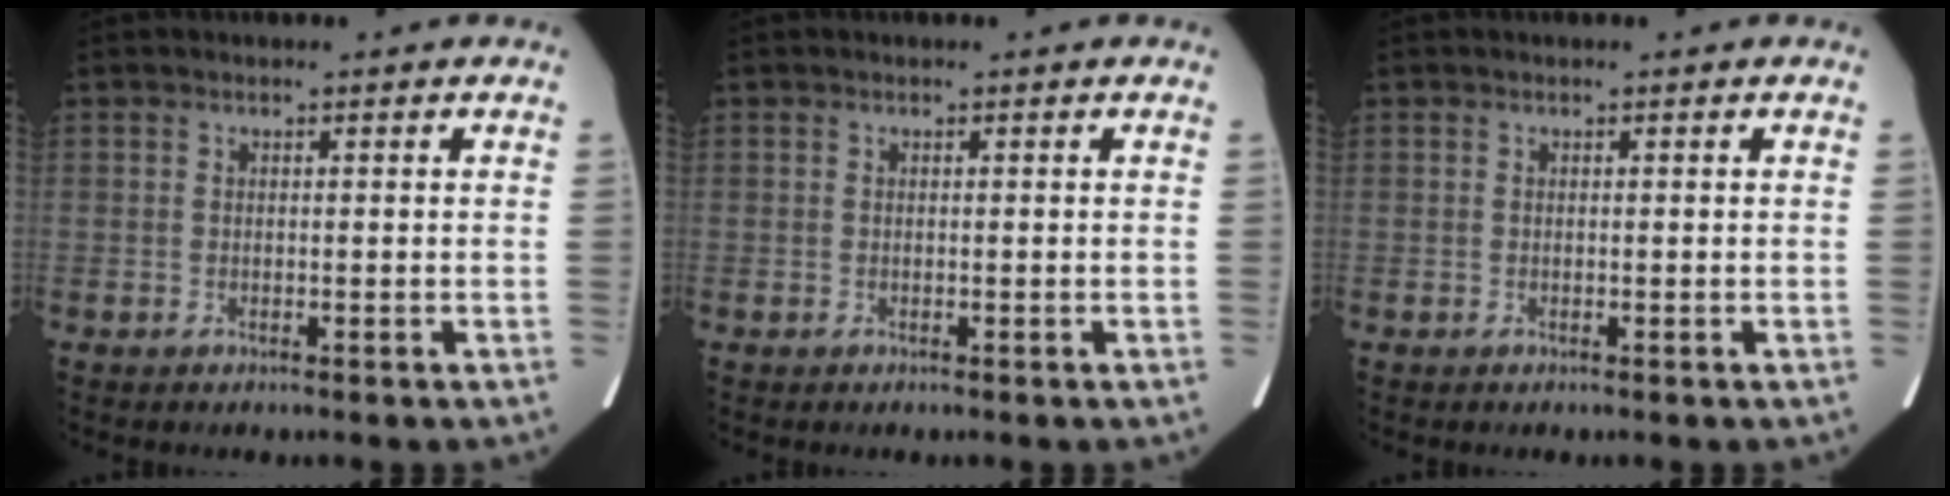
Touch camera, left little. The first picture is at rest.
{"total": 0.0}
{"total": 0.0}